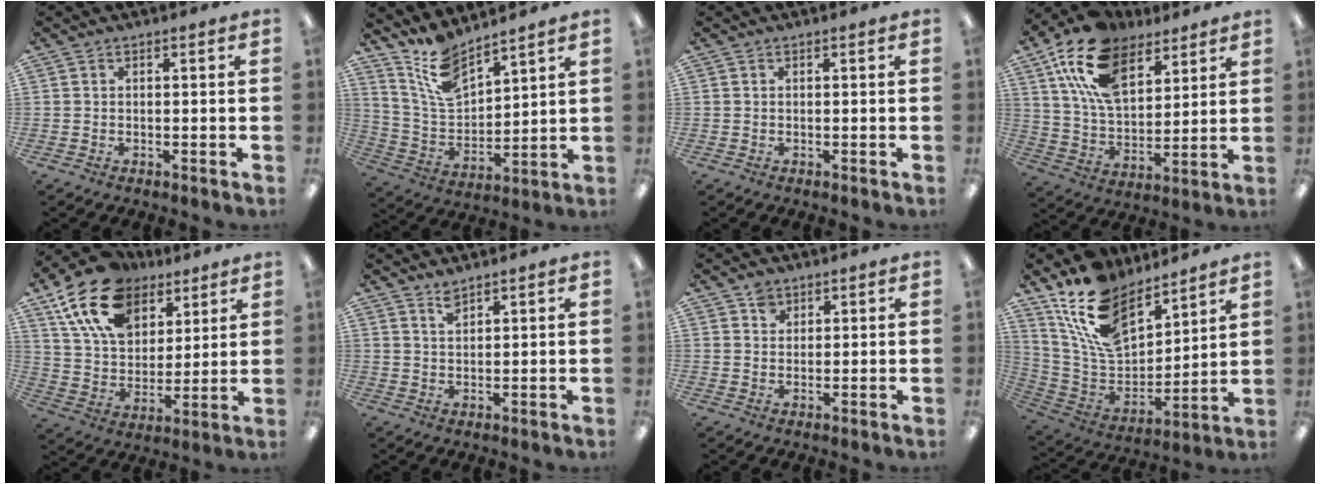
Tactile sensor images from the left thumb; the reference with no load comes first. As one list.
[{"total": 12.1, "force": [9.5, 4.5, 6.0], "torque": [-0.138, -0.043, 0.181]}, {"total": 0.0}, {"total": 18.6, "force": [10.9, 10.3, 10.9], "torque": [-0.217, -0.033, 0.200]}, {"total": 18.8, "force": [11.3, 11.8, 9.3], "torque": [-0.180, -0.040, 0.209]}, {"total": 2.5, "force": [2.2, 0.6, 1.0], "torque": [-0.014, -0.006, 0.040]}, {"total": 3.0, "force": [2.0, 2.2, 0.7], "torque": [-0.001, -0.007, 0.036]}, {"total": 18.3, "force": [12.6, 9.9, 8.9], "torque": [-0.185, -0.065, 0.238]}]